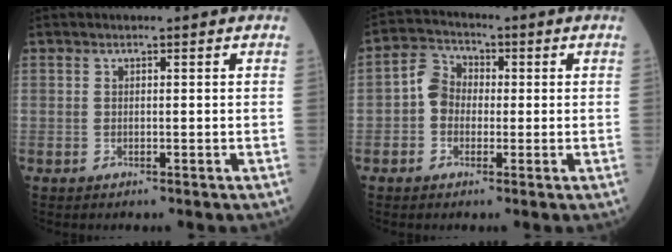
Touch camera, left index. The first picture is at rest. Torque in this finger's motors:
{"motor_torque": [0.16, -0.03, 0.12, 0.01]}